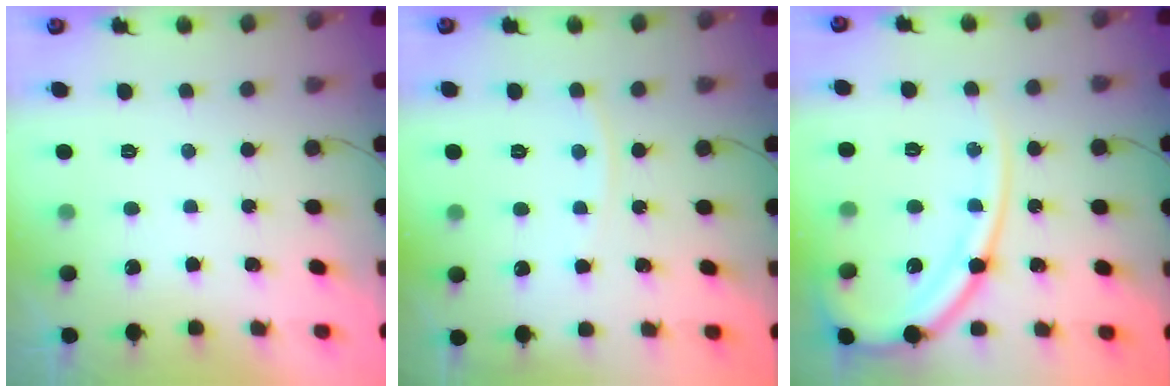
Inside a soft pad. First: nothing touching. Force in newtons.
{"total": 4.9, "press": 4.8, "slide": 0.7}
{"total": 15.5, "press": 15.4, "slide": 1.7}